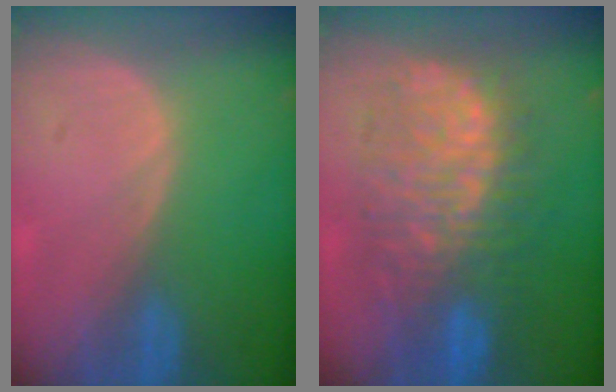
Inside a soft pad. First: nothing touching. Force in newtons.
{"total": 11.9, "press": 11.8, "slide": 1.5}